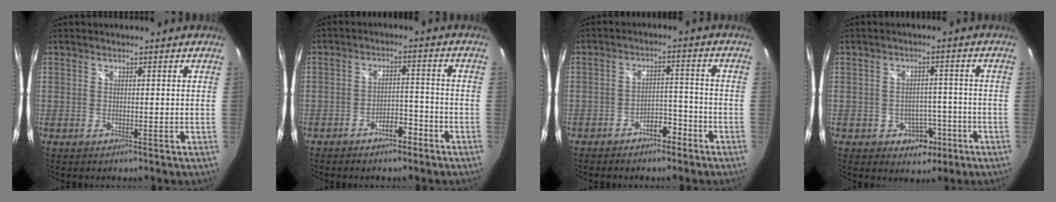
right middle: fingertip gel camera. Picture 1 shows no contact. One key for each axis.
{"total": 4.7, "fx": -3.5, "fy": 1.9, "fz": 2.5, "tx": -0.051, "ty": 0.007, "tz": -0.047}
{"total": 5.1, "fx": -3.8, "fy": 2.4, "fz": 2.4, "tx": -0.050, "ty": 0.015, "tz": -0.050}
{"total": 5.4, "fx": -2.5, "fy": 4.3, "fz": 2.2, "tx": -0.046, "ty": 0.011, "tz": -0.021}